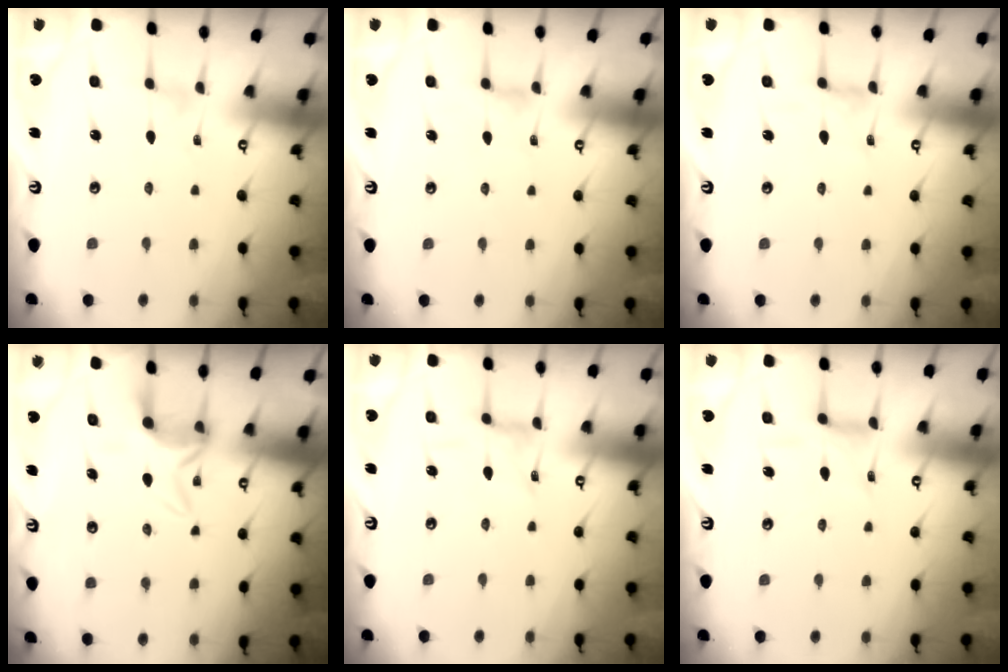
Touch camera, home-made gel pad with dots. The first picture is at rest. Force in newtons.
{"total": 2.1, "press": 2.0, "slide": 0.4}
{"total": 2.8, "press": 2.8, "slide": 0.4}
{"total": 7.7, "press": 7.6, "slide": 1.2}
{"total": 2.4, "press": 2.4, "slide": 0.3}
{"total": 6.7, "press": 6.7, "slide": 0.4}